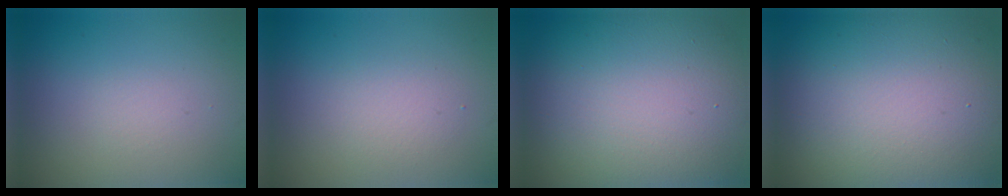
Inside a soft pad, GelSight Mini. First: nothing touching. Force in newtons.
{"total": 2.0, "press": 2.0, "slide": 0.1}
{"total": 16.5, "press": 16.5, "slide": 0.9}
{"total": 18.5, "press": 18.4, "slide": 1.2}